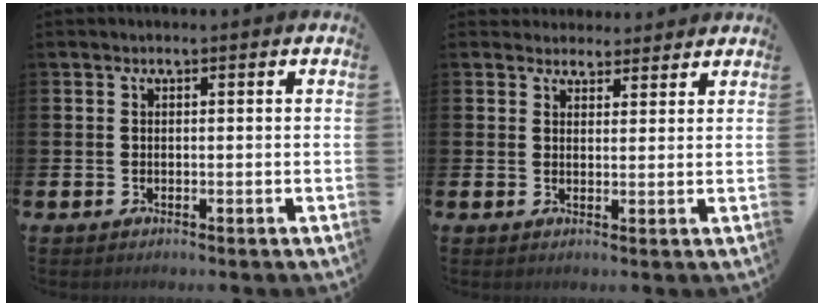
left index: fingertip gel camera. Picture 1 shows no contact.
{"total": 3.2, "force": [2.9, 1.2, -0.3], "torque": [0.007, -0.013, 0.052]}